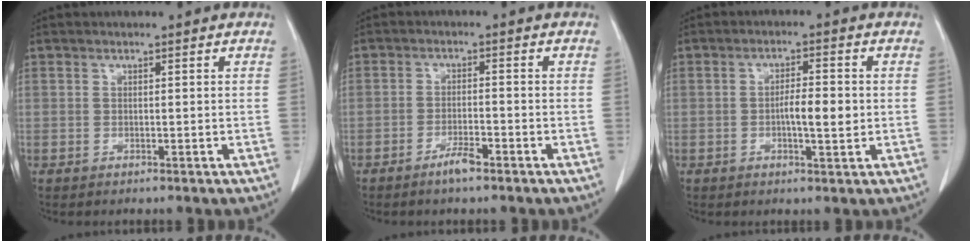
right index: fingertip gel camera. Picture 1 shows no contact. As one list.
[{"total": 3.1, "force": [-2.2, 0.4, 2.1], "torque": [-0.041, 0.000, -0.036]}, {"total": 4.6, "force": [-0.4, 0.9, 4.5], "torque": [-0.079, 0.000, -0.006]}]